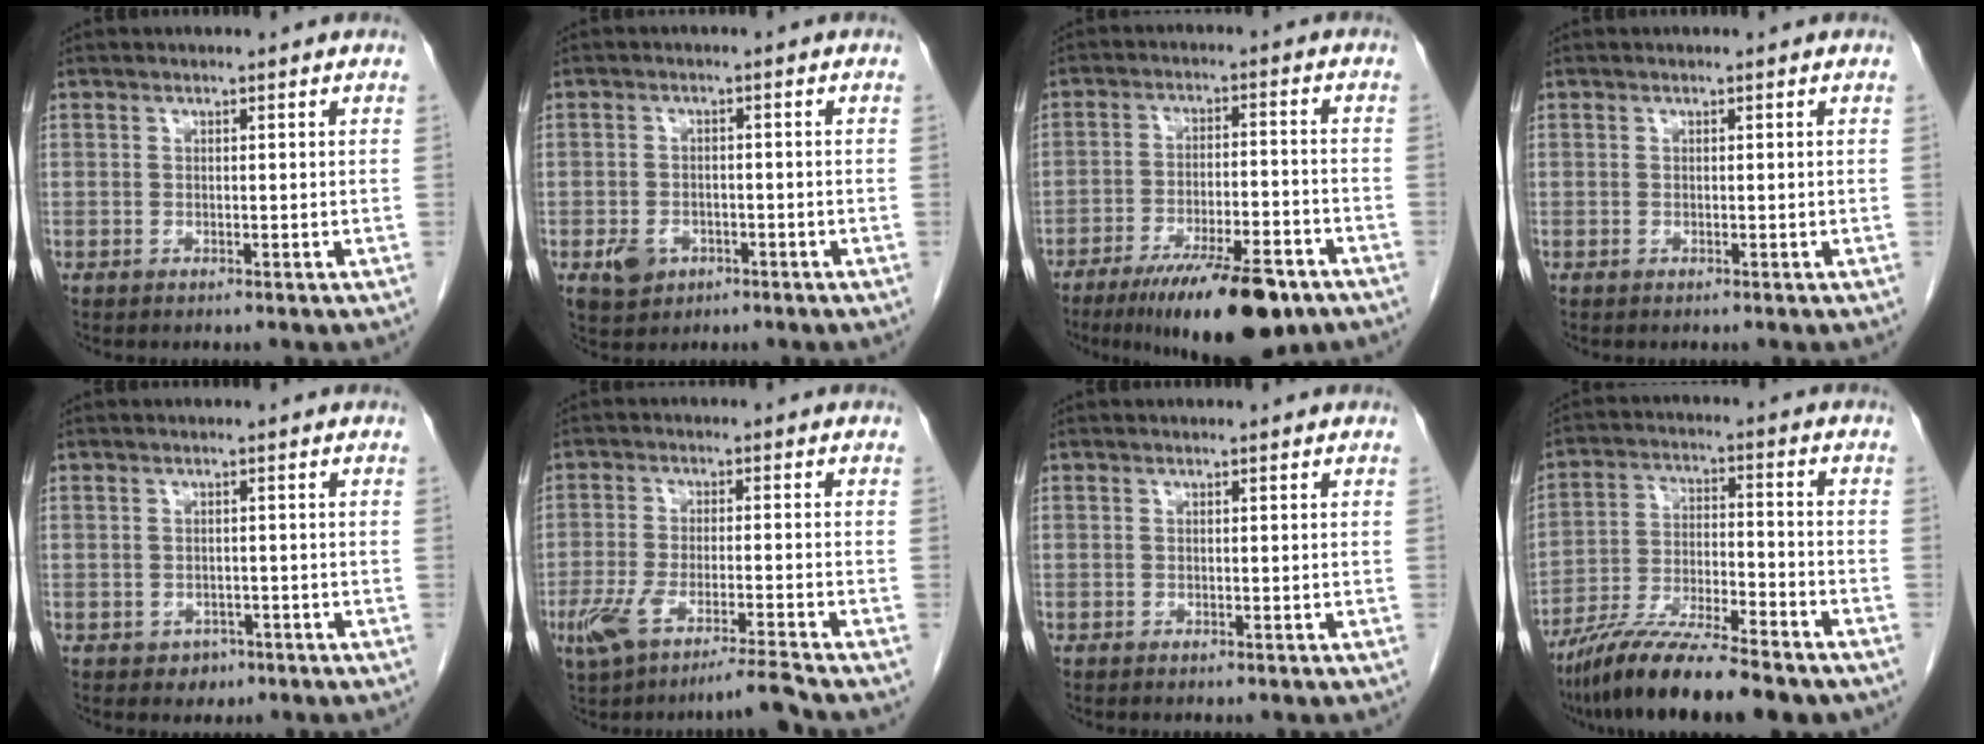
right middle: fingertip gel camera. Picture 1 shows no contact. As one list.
[{"total": 4.0, "force": [-1.8, 3.0, 1.8], "torque": [-0.035, 0.001, -0.021]}, {"total": 15.1, "force": [-10.4, 3.3, 10.5], "torque": [-0.144, -0.016, -0.166]}, {"total": 0.0}, {"total": 2.0, "force": [-1.1, 1.6, 0.5], "torque": [-0.006, 0.006, -0.010]}, {"total": 7.4, "force": [-5.4, -0.1, 5.0], "torque": [-0.095, -0.011, -0.099]}, {"total": 0.0}, {"total": 15.5, "force": [-12.6, 1.9, 8.8], "torque": [-0.160, -0.024, -0.216]}]